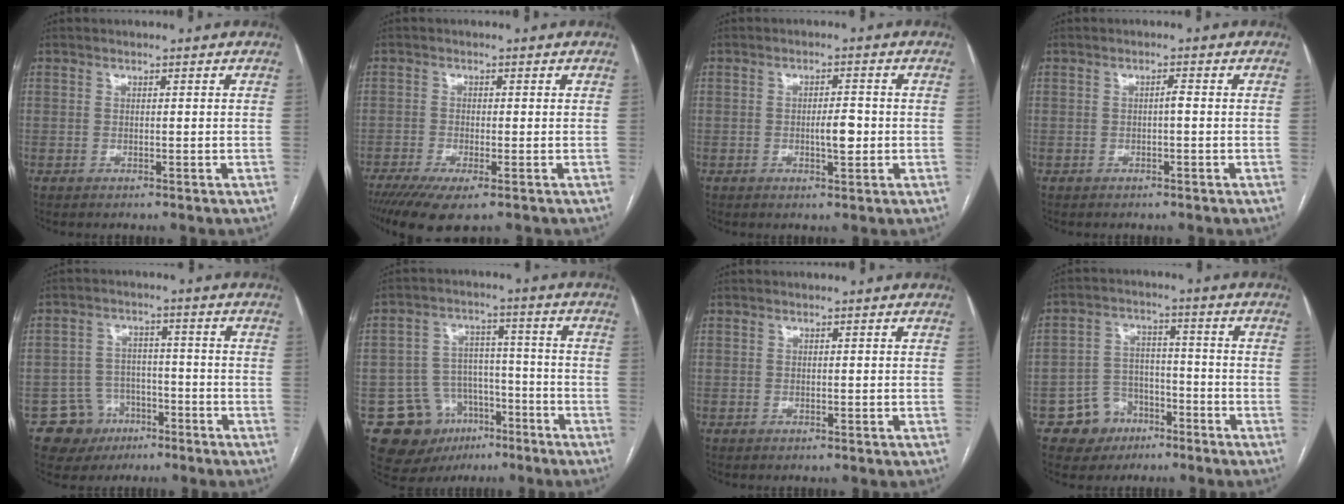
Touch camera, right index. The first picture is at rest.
{"total": 7.3, "force": [-4.7, 1.4, 5.4], "torque": [-0.086, -0.018, -0.078]}
{"total": 3.5, "force": [-0.5, 0.9, 3.3], "torque": [-0.053, 0.001, -0.006]}
{"total": 1.0, "force": [-0.2, 0.1, 1.0], "torque": [-0.015, 0.002, -0.003]}
{"total": 6.6, "force": [-3.5, 5.6, 0.1], "torque": [0.011, 0.014, -0.049]}
{"total": 11.7, "force": [-6.3, 9.2, 3.4], "torque": [-0.049, 0.046, -0.086]}
{"total": 0.0}
{"total": 7.1, "force": [-4.1, 5.7, 1.1], "torque": [-0.010, 0.015, -0.059]}